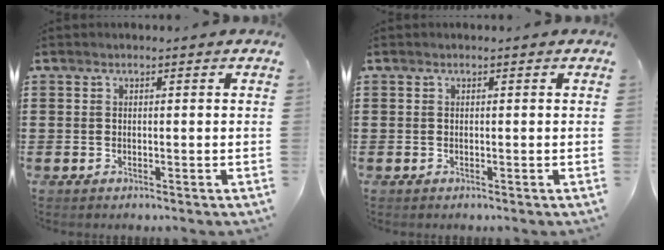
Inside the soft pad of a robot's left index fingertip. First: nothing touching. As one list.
[{"total": 0.0}]